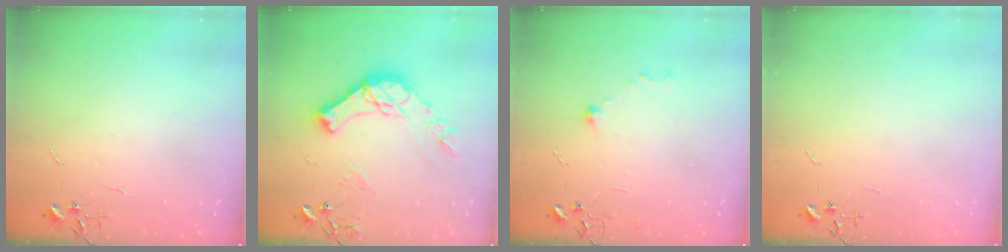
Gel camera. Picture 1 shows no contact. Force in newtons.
{"total": 18.6, "press": 18.5, "slide": 1.5}
{"total": 7.8, "press": 7.6, "slide": 1.5}
{"total": 0.0}